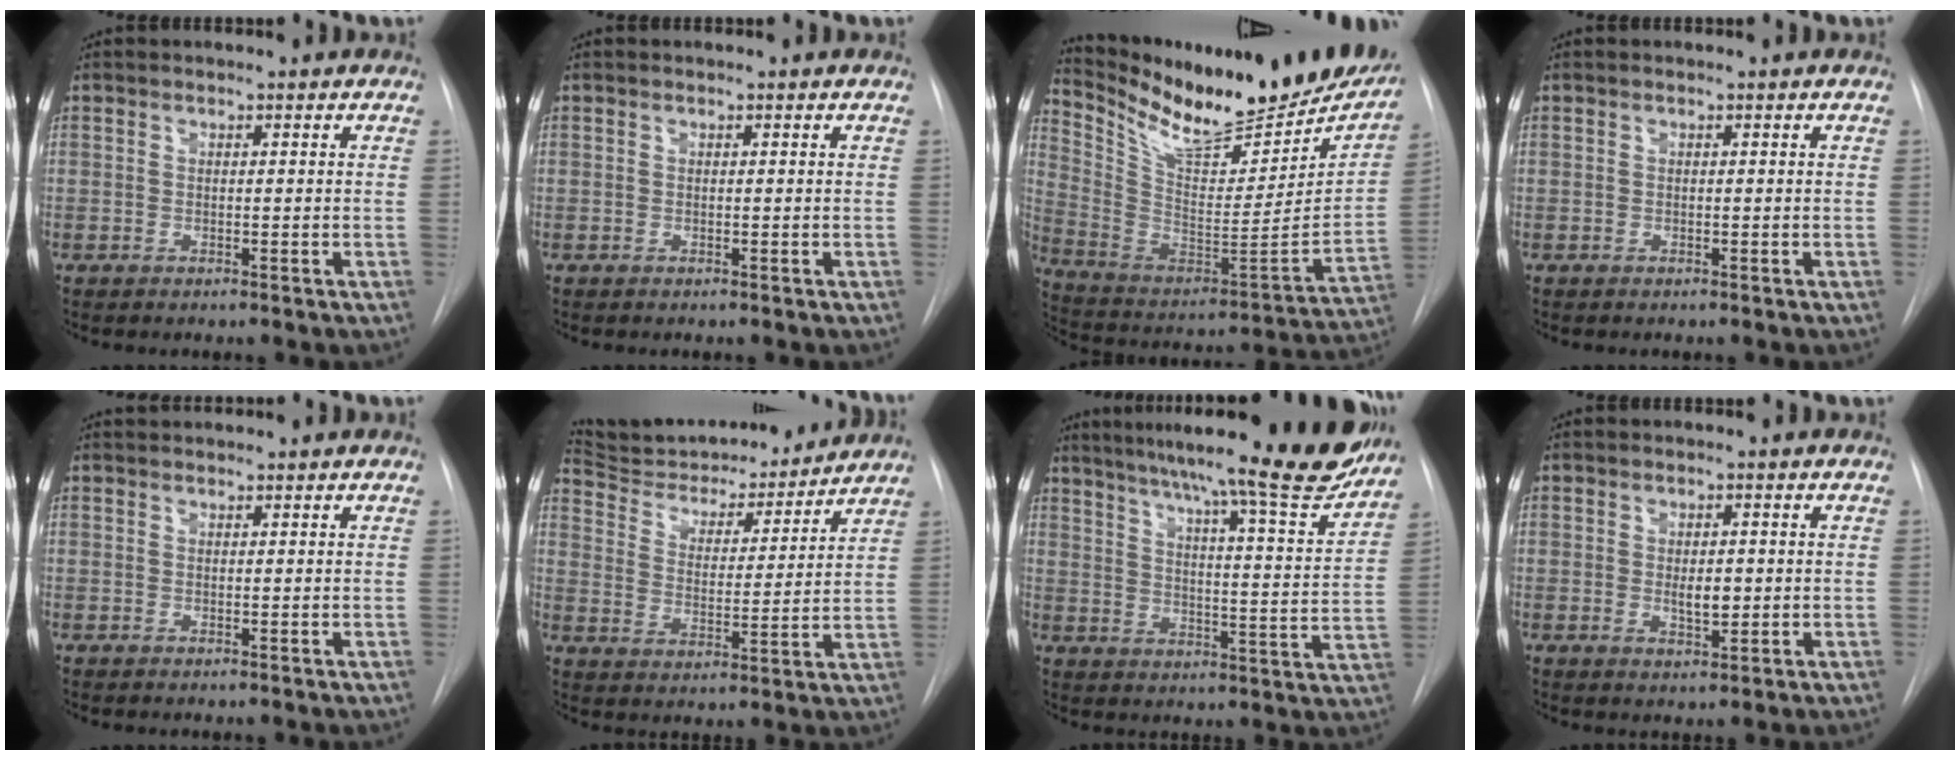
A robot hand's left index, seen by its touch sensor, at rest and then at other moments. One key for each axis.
{"total": 0.0}
{"total": 27.4, "fx": 22.8, "fy": 7.2, "fz": 13.3, "tx": -0.227, "ty": -0.046, "tz": 0.341}
{"total": 0.0}
{"total": 2.5, "fx": 2.4, "fy": 0.3, "fz": 0.4, "tx": -0.007, "ty": 0.030, "tz": 0.039}
{"total": 18.9, "fx": 17.7, "fy": 4.2, "fz": 5.3, "tx": -0.081, "ty": -0.004, "tz": 0.264}
{"total": 21.4, "fx": 18.8, "fy": 0.5, "fz": 10.3, "tx": -0.150, "ty": -0.051, "tz": 0.246}
{"total": 3.0, "fx": 0.0, "fy": 1.3, "fz": 2.7, "tx": -0.045, "ty": -0.004, "tz": 0.004}